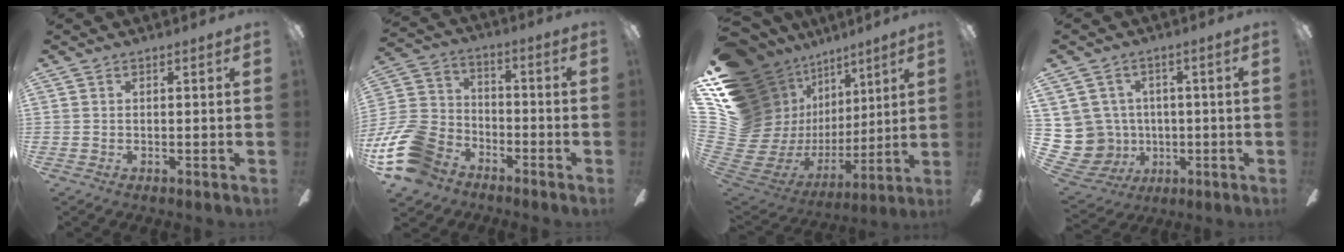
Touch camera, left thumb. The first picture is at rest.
{"total": 17.1, "force": [-9.1, 11.4, 9.0], "torque": [-0.209, 0.053, -0.163]}
{"total": 21.5, "force": [9.0, 16.6, 10.3], "torque": [-0.191, -0.107, 0.228]}
{"total": 9.4, "force": [0.5, 9.3, 1.6], "torque": [-0.086, -0.008, 0.022]}